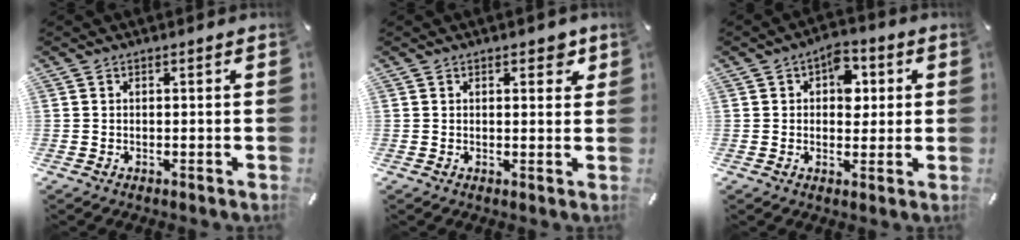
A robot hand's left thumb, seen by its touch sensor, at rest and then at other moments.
{"total": 3.2, "force": [1.7, 1.9, 2.0], "torque": [-0.020, -0.001, 0.023]}
{"total": 7.5, "force": [1.6, 5.3, 5.1], "torque": [-0.049, -0.005, 0.019]}